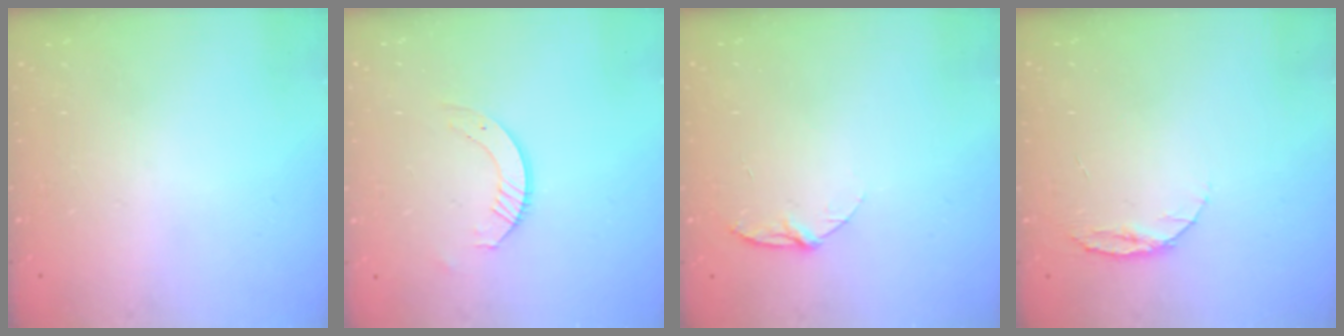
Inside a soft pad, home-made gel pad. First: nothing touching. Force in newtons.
{"total": 5.4, "press": 5.4, "slide": 0.5}
{"total": 5.2, "press": 5.2, "slide": 0.5}
{"total": 5.4, "press": 5.3, "slide": 0.6}